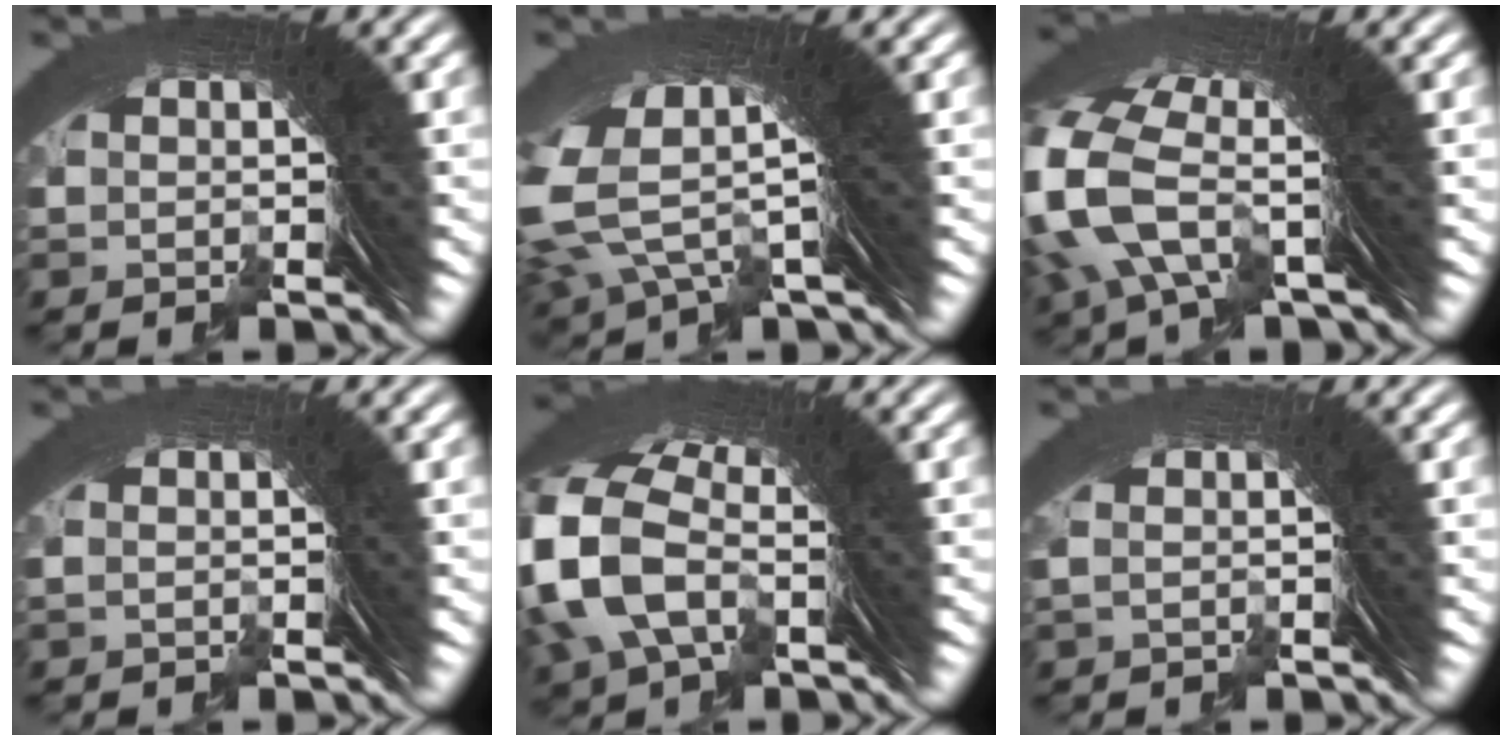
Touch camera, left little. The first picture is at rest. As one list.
[{"total": 7.4, "force": [1.9, 3.9, 6.1], "torque": [-0.147, -0.015, 0.039]}, {"total": 5.8, "force": [0.8, 3.5, 4.6], "torque": [-0.147, -0.028, 0.022]}, {"total": 0.6, "force": [-0.3, -0.5, 0.1], "torque": [-0.002, 0.001, -0.003]}, {"total": 6.9, "force": [1.3, 4.9, 4.7], "torque": [-0.125, -0.007, 0.021]}, {"total": 0.8, "force": [-0.2, -0.7, 0.3], "torque": [-0.010, -0.002, 0.002]}]